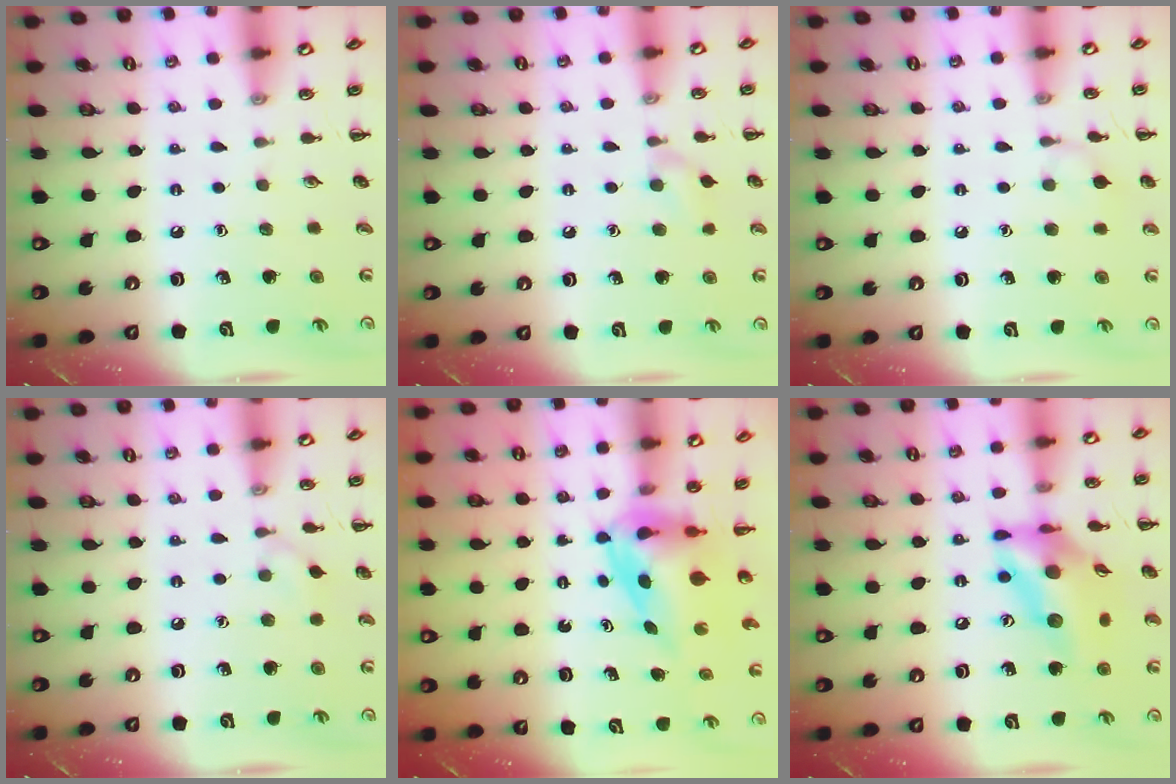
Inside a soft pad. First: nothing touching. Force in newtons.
{"total": 6.7, "press": 6.3, "slide": 2.1}
{"total": 5.9, "press": 5.6, "slide": 1.9}
{"total": 5.1, "press": 4.8, "slide": 1.8}
{"total": 4.0, "press": 3.9, "slide": 0.7}
{"total": 15.3, "press": 14.6, "slide": 4.3}